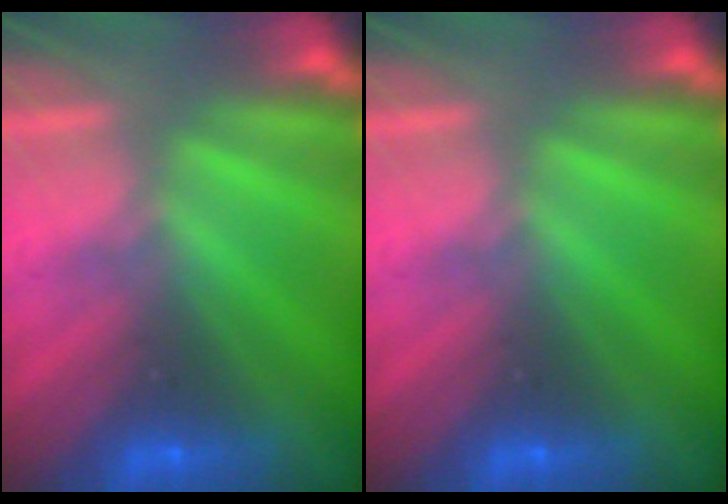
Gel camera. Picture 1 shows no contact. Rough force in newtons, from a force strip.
{"total": 0.0}